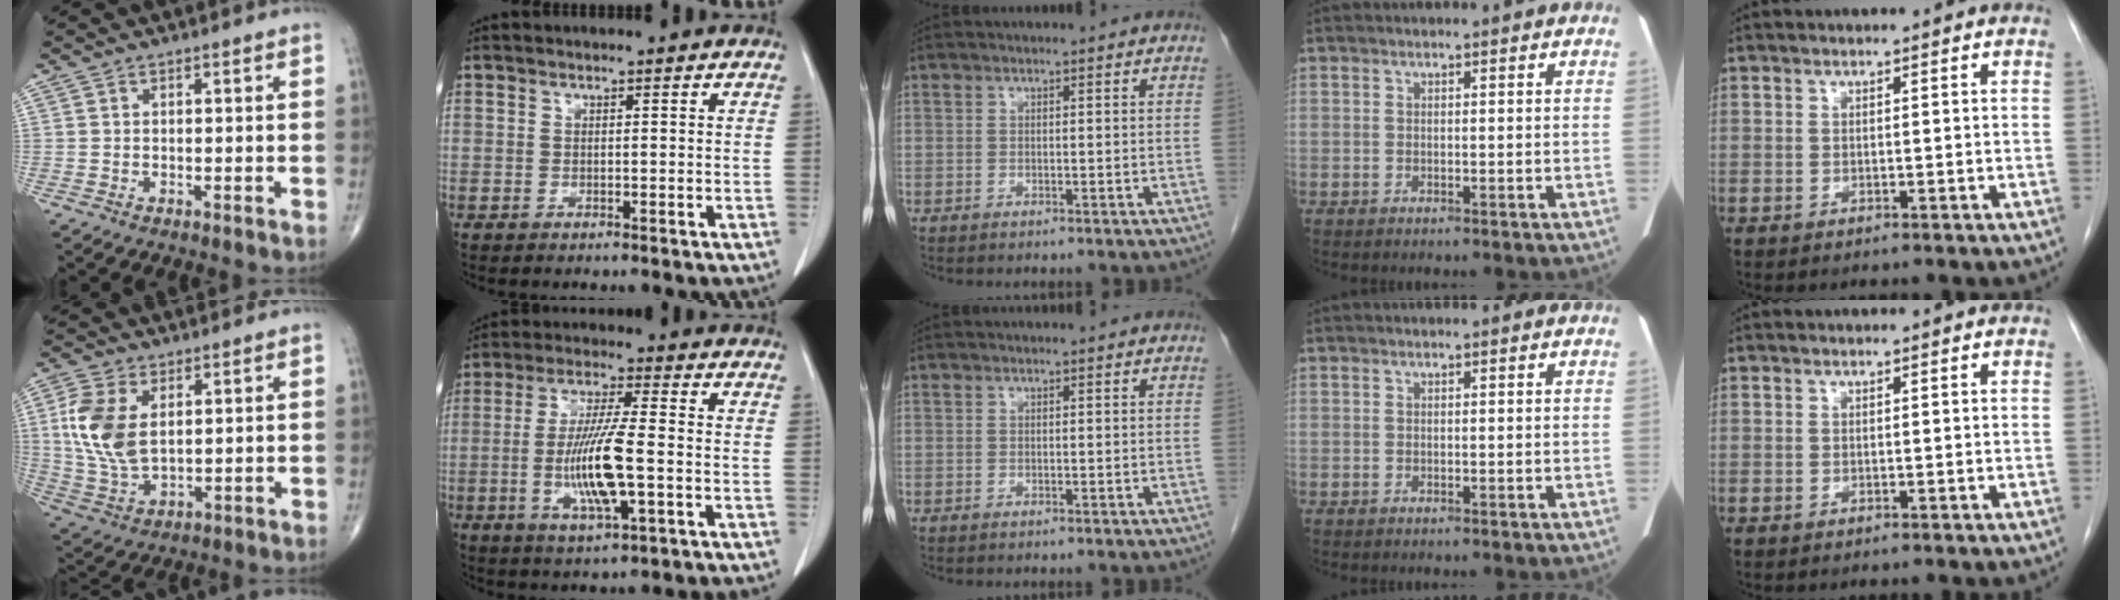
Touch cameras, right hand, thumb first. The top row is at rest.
{"thumb": {"total": 11.7, "force": [2.6, 6.9, 9.1], "torque": [-0.194, -0.009, 0.057]}, "index": {"total": 11.2, "force": [-2.1, 1.3, 10.9], "torque": [-0.215, -0.009, -0.040]}}